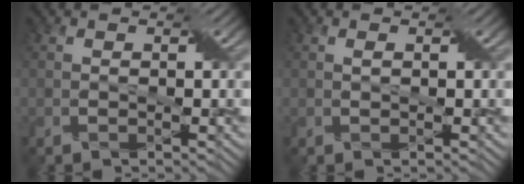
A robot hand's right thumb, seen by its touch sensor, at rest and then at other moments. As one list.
[{"total": 0.5, "force": [0.2, 0.2, 0.5], "torque": [-0.011, 0.004, 0.004]}]